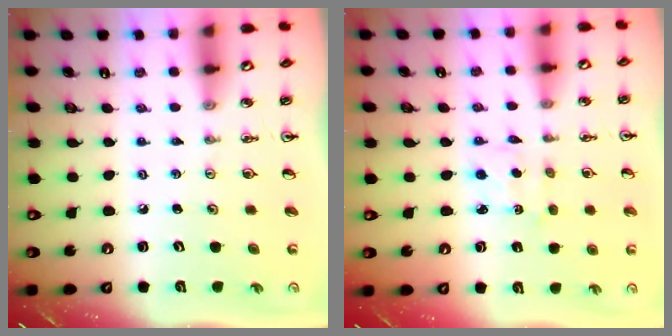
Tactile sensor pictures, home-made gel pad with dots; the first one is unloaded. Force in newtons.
{"total": 2.8, "press": 2.7, "slide": 0.6}